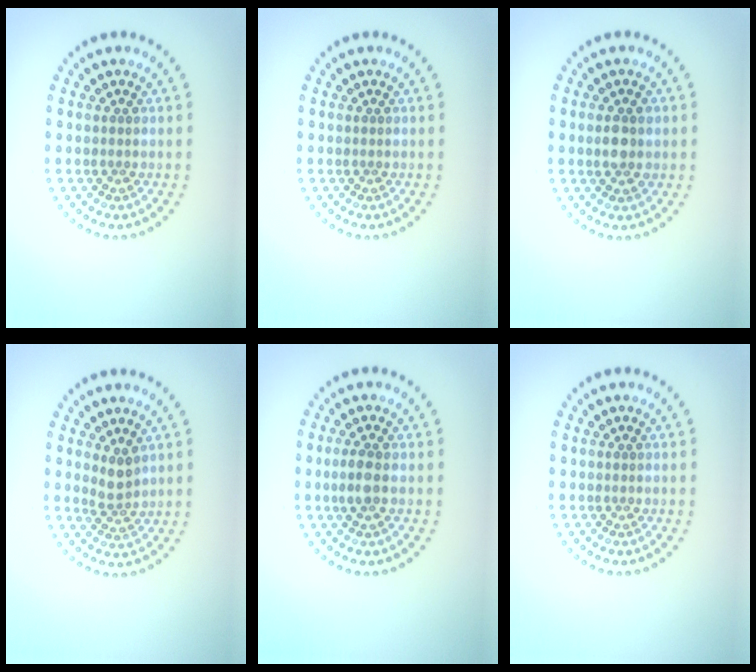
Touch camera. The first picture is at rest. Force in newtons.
{"total": 0.0}
{"total": 2.5, "press": 2.5, "slide": 0.3}
{"total": 2.1, "press": 1.7, "slide": 1.2}
{"total": 1.7, "press": 1.7, "slide": 0.3}
{"total": 0.0}